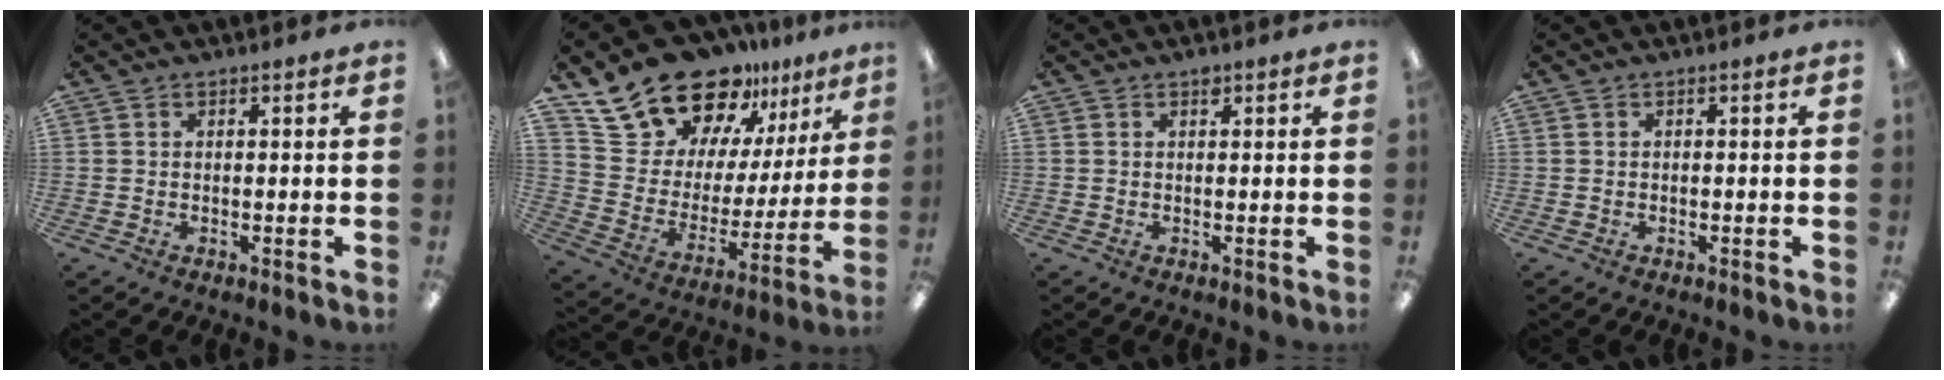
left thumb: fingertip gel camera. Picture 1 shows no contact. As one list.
[{"total": 21.7, "force": [17.7, 10.7, 6.5], "torque": [-0.131, -0.129, 0.332]}, {"total": 0.8, "force": [0.5, 0.3, 0.4], "torque": [-0.001, -0.004, 0.008]}, {"total": 0.0}]